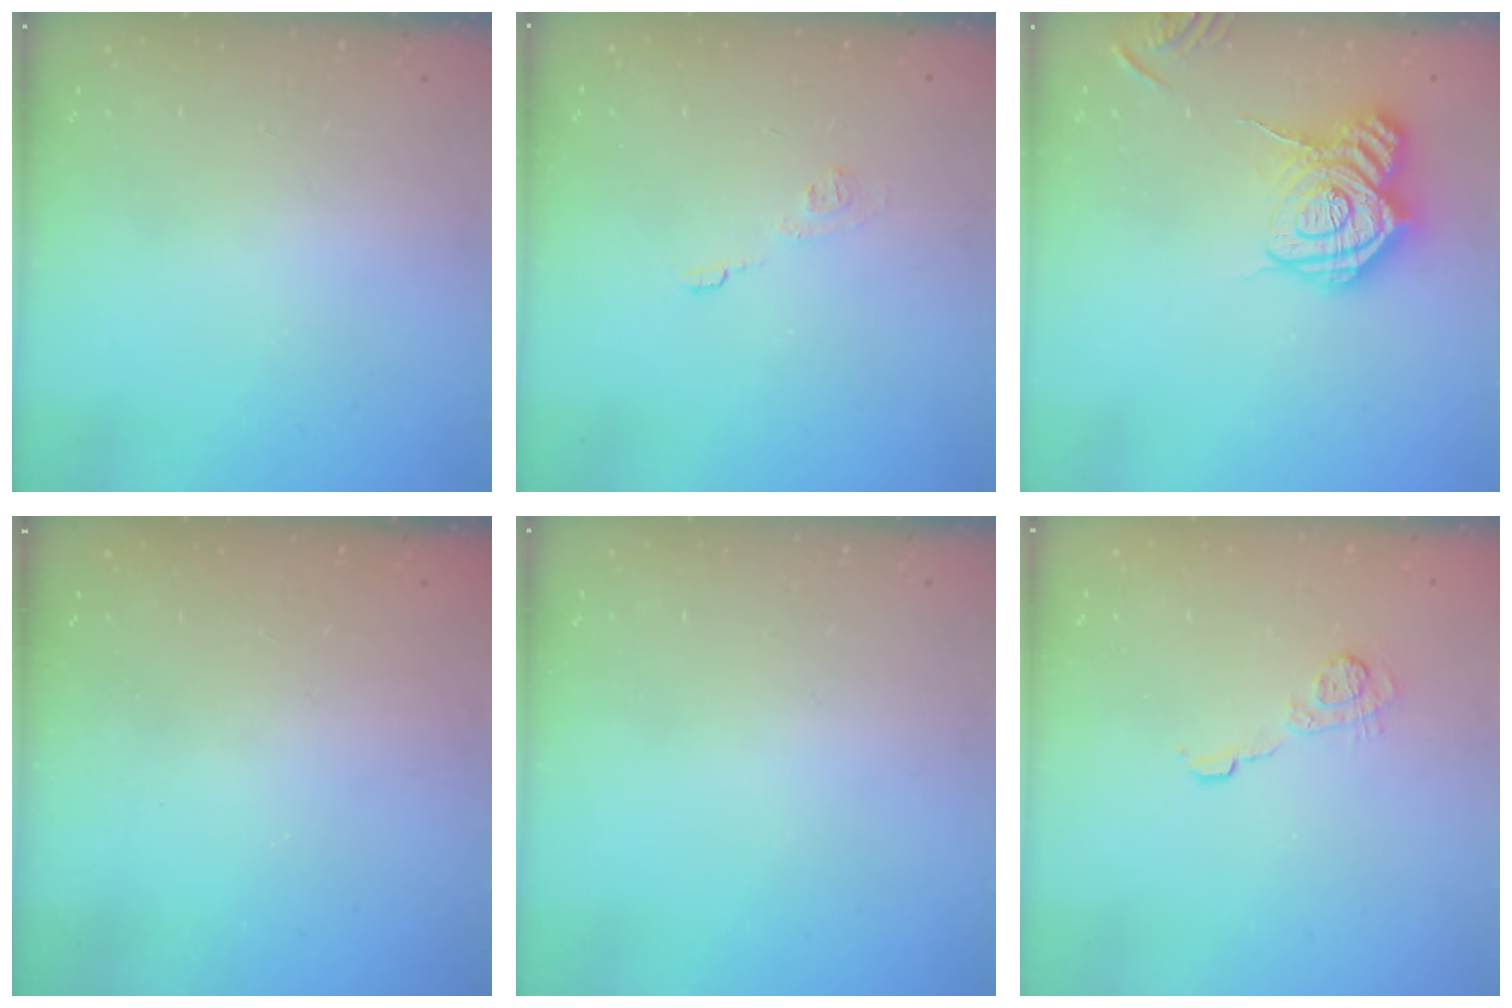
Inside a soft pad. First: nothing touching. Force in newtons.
{"total": 5.1, "press": 5.1, "slide": 0.7}
{"total": 16.9, "press": 16.9, "slide": 0.8}
{"total": 2.3, "press": 2.2, "slide": 0.8}
{"total": 0.0}
{"total": 7.6, "press": 7.5, "slide": 0.9}